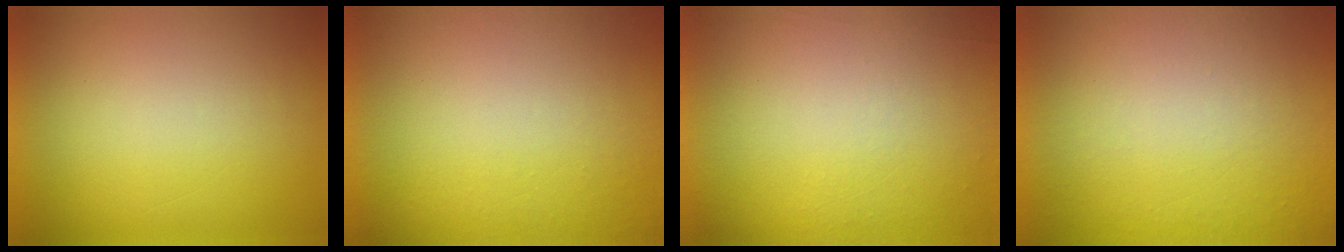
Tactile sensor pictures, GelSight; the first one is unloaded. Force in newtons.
{"total": 4.7}
{"total": 5.9}
{"total": 7.8}